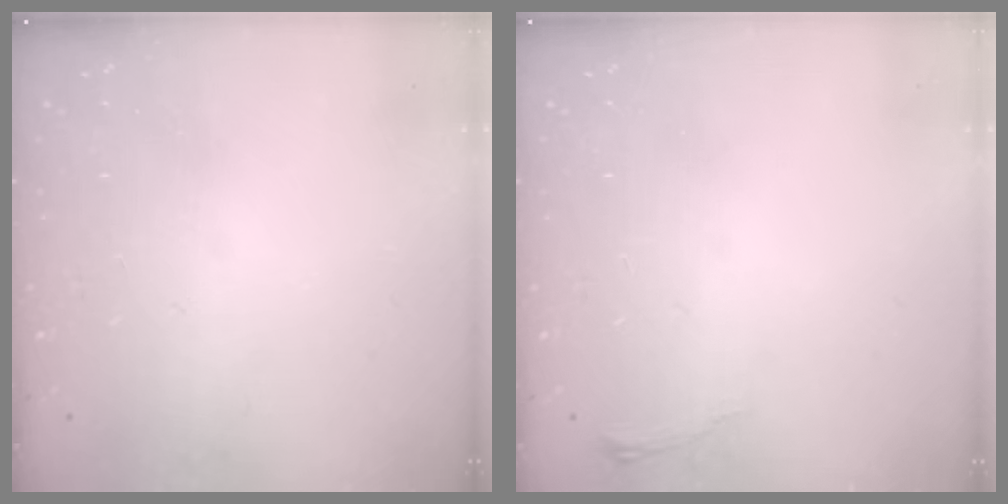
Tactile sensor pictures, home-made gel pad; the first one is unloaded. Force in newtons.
{"total": 3.1, "press": 3.1, "slide": 0.5}